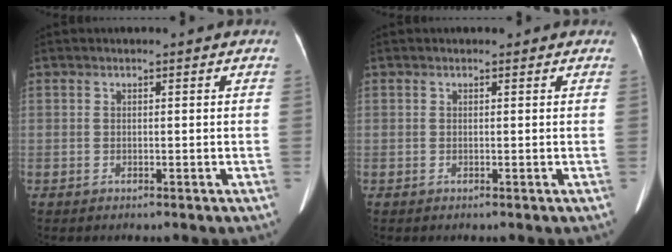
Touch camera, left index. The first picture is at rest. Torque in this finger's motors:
{"motor_torque": [0.34, -0.13, 0.04, 0.02]}